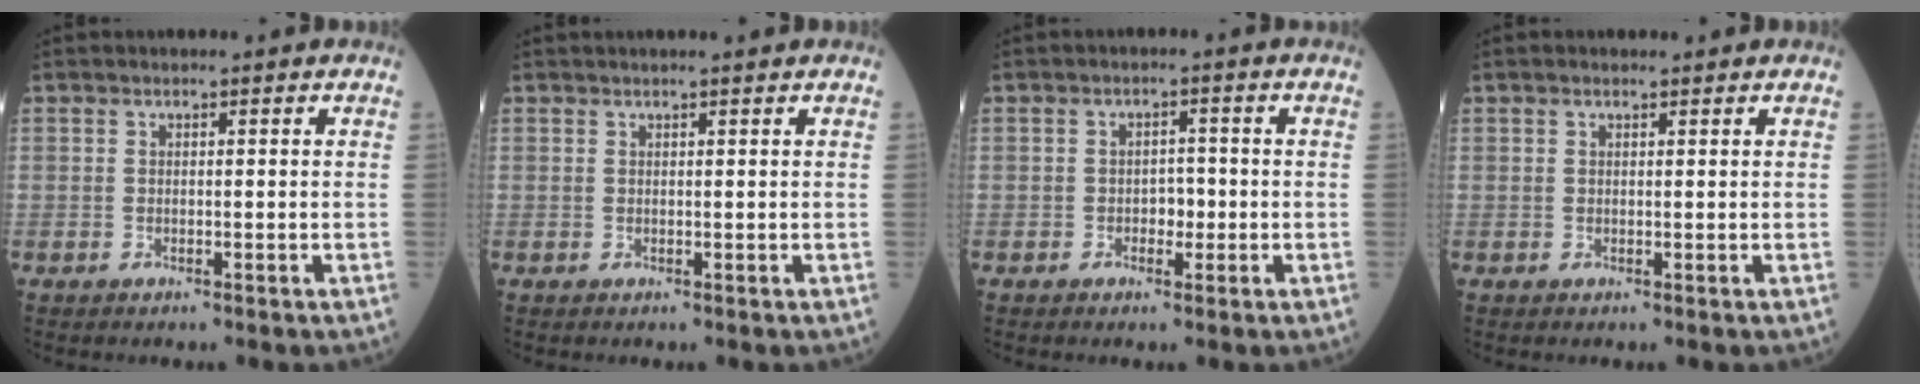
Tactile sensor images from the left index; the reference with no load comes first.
{"total": 2.3, "force": [2.0, -0.2, 1.0], "torque": [-0.008, 0.009, 0.025]}
{"total": 2.2, "force": [-0.8, 1.3, 1.6], "torque": [-0.016, 0.003, -0.013]}
{"total": 1.2, "force": [0.9, 0.3, 0.6], "torque": [-0.016, 0.009, 0.015]}